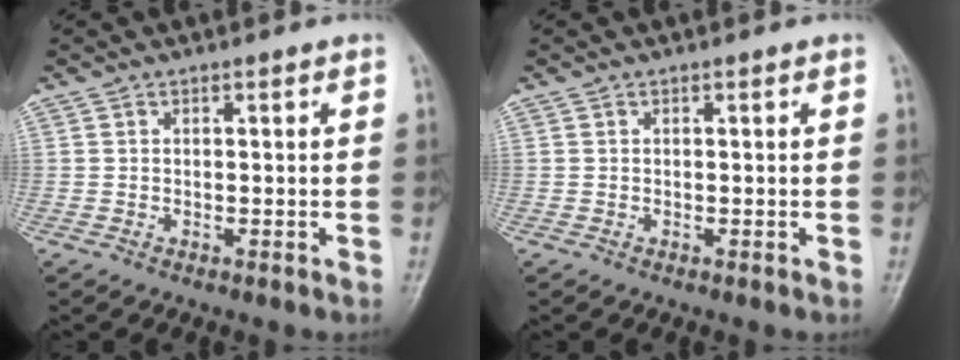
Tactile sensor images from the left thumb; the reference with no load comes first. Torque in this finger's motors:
{"motor_torque": [-0.05, 0.05, -0.07, -0.04, 0.00]}